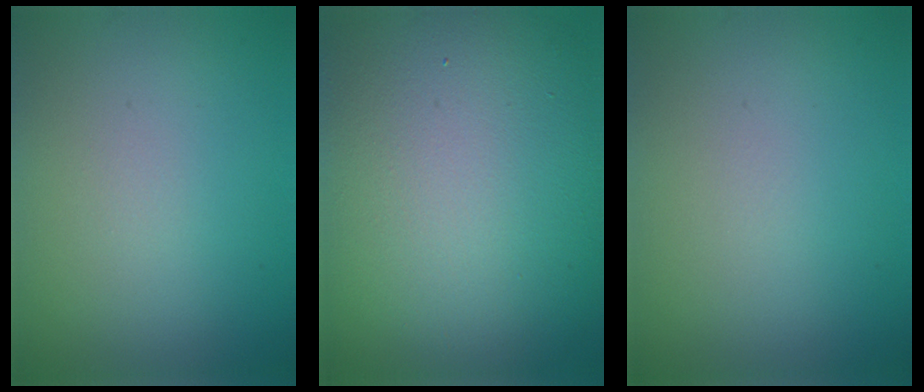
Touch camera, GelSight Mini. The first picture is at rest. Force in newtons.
{"total": 18.0, "press": 18.0, "slide": 0.8}
{"total": 0.0}